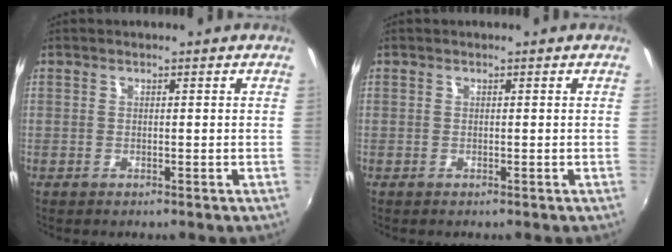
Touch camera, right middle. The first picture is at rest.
{"total": 0.0}